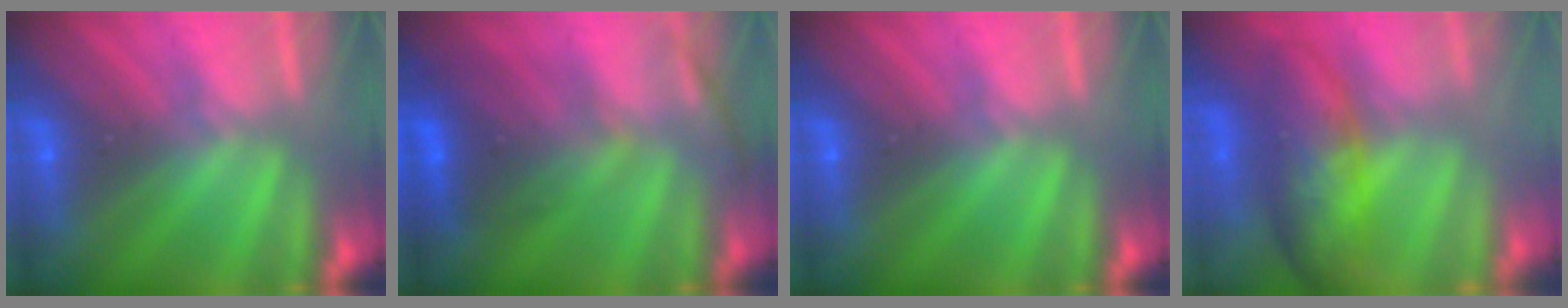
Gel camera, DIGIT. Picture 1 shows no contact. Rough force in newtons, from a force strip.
{"total": 2.7}
{"total": 0.0}
{"total": 8.3}